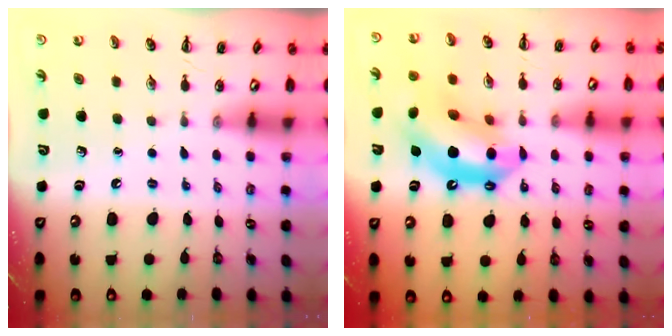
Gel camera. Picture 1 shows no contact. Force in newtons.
{"total": 16.0, "press": 15.4, "slide": 4.5}